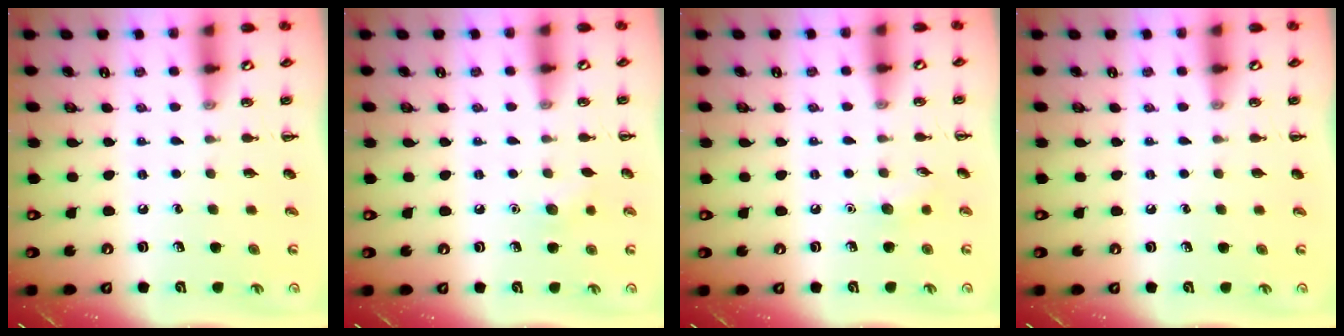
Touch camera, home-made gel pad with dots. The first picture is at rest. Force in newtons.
{"total": 5.4, "press": 5.2, "slide": 1.3}
{"total": 5.5, "press": 5.3, "slide": 1.5}
{"total": 0.0}